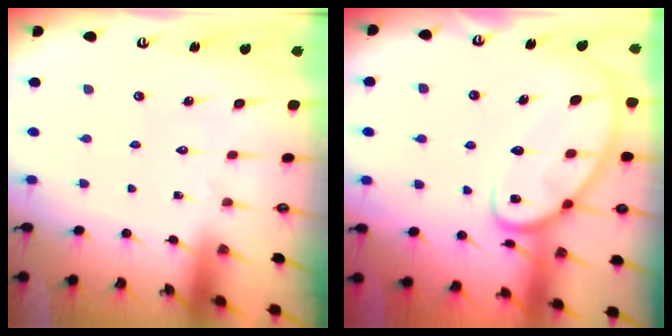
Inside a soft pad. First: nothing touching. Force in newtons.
{"total": 14.6, "press": 14.6, "slide": 1.1}